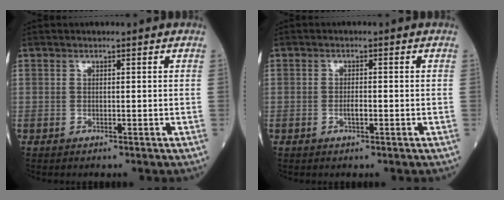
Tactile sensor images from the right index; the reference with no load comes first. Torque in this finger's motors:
{"motor_torque": [0.06, -0.01, 0.06, 0.03]}